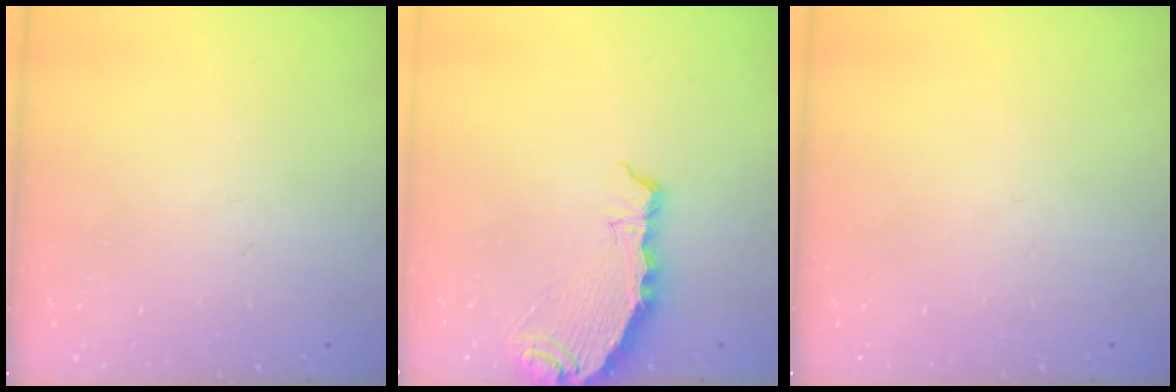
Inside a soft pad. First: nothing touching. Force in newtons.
{"total": 7.7, "press": 6.9, "slide": 3.3}
{"total": 0.0}